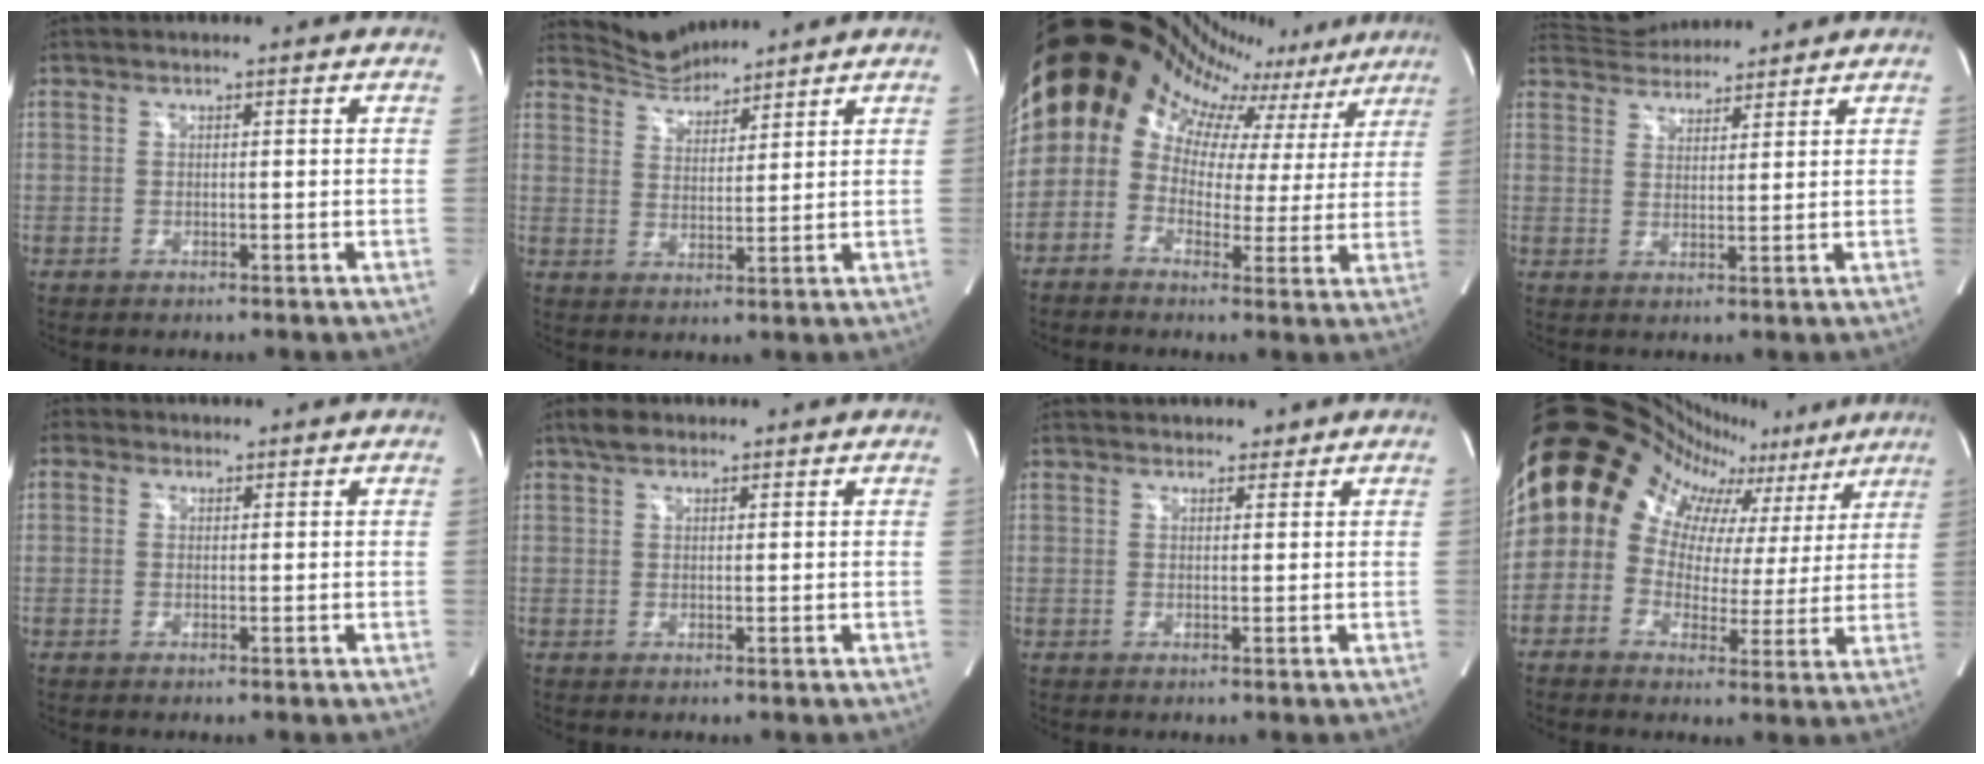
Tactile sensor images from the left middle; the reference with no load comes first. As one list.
[{"total": 5.6, "force": [5.6, 0.5, 0.0], "torque": [-0.009, 0.013, 0.111]}, {"total": 21.1, "force": [15.0, 12.9, 7.4], "torque": [-0.160, 0.094, 0.181]}, {"total": 7.9, "force": [7.7, 1.6, 1.4], "torque": [-0.029, 0.023, 0.125]}, {"total": 0.6, "force": [-0.1, 0.3, -0.6], "torque": [0.005, 0.000, -0.004]}, {"total": 2.3, "force": [1.8, 1.0, 1.1], "torque": [-0.025, 0.014, 0.032]}, {"total": 3.1, "force": [2.8, 1.2, 0.6], "torque": [-0.002, 0.019, 0.038]}, {"total": 18.2, "force": [11.1, 12.6, 7.1], "torque": [-0.121, 0.078, 0.129]}]